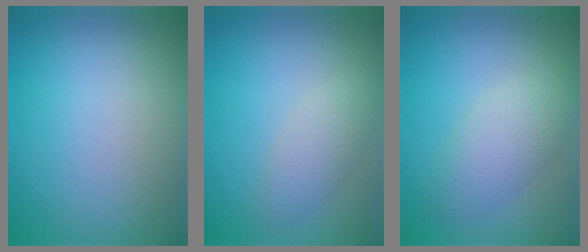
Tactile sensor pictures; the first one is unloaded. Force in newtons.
{"total": 2.2, "press": 2.2, "slide": 0.0}
{"total": 3.5, "press": 3.5, "slide": 0.2}